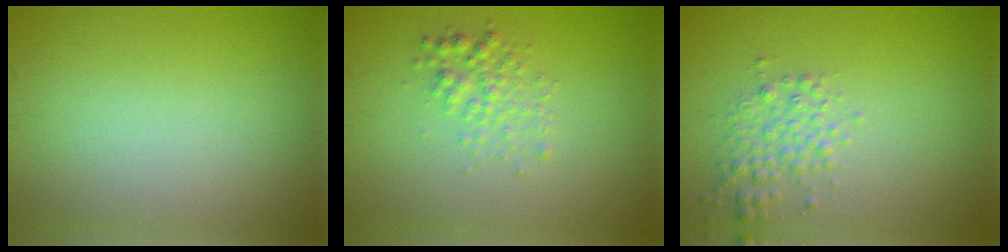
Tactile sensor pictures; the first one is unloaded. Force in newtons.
{"total": 2.2, "press": 2.2, "slide": 0.0}
{"total": 2.4, "press": 2.4, "slide": 0.0}